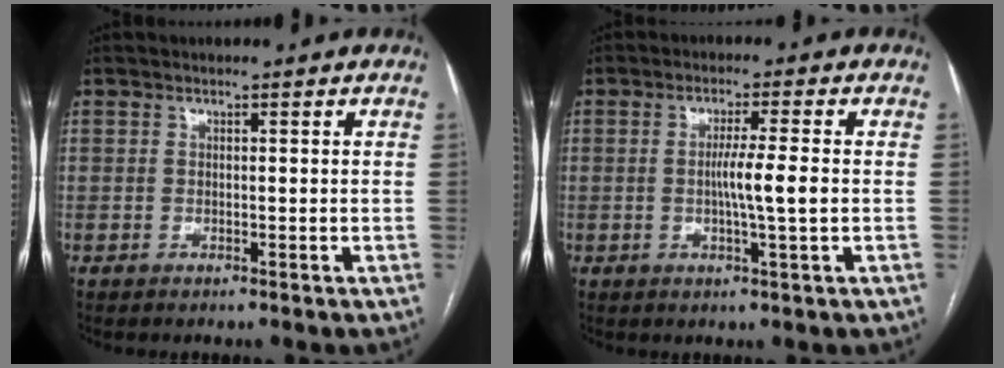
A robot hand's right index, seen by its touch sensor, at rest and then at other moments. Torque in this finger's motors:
{"motor_torque": [0.98, -0.03, 0.56, 0.12]}